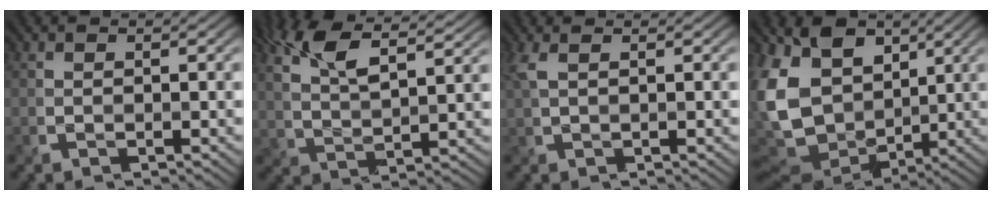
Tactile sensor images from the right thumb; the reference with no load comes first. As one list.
[{"total": 9.9, "force": [6.3, 3.1, 7.0], "torque": [-0.166, 0.019, 0.119]}, {"total": 2.3, "force": [1.0, 0.6, 1.9], "torque": [-0.055, 0.009, 0.021]}, {"total": 16.0, "force": [1.9, 12.1, 10.3], "torque": [-0.261, -0.012, 0.063]}]